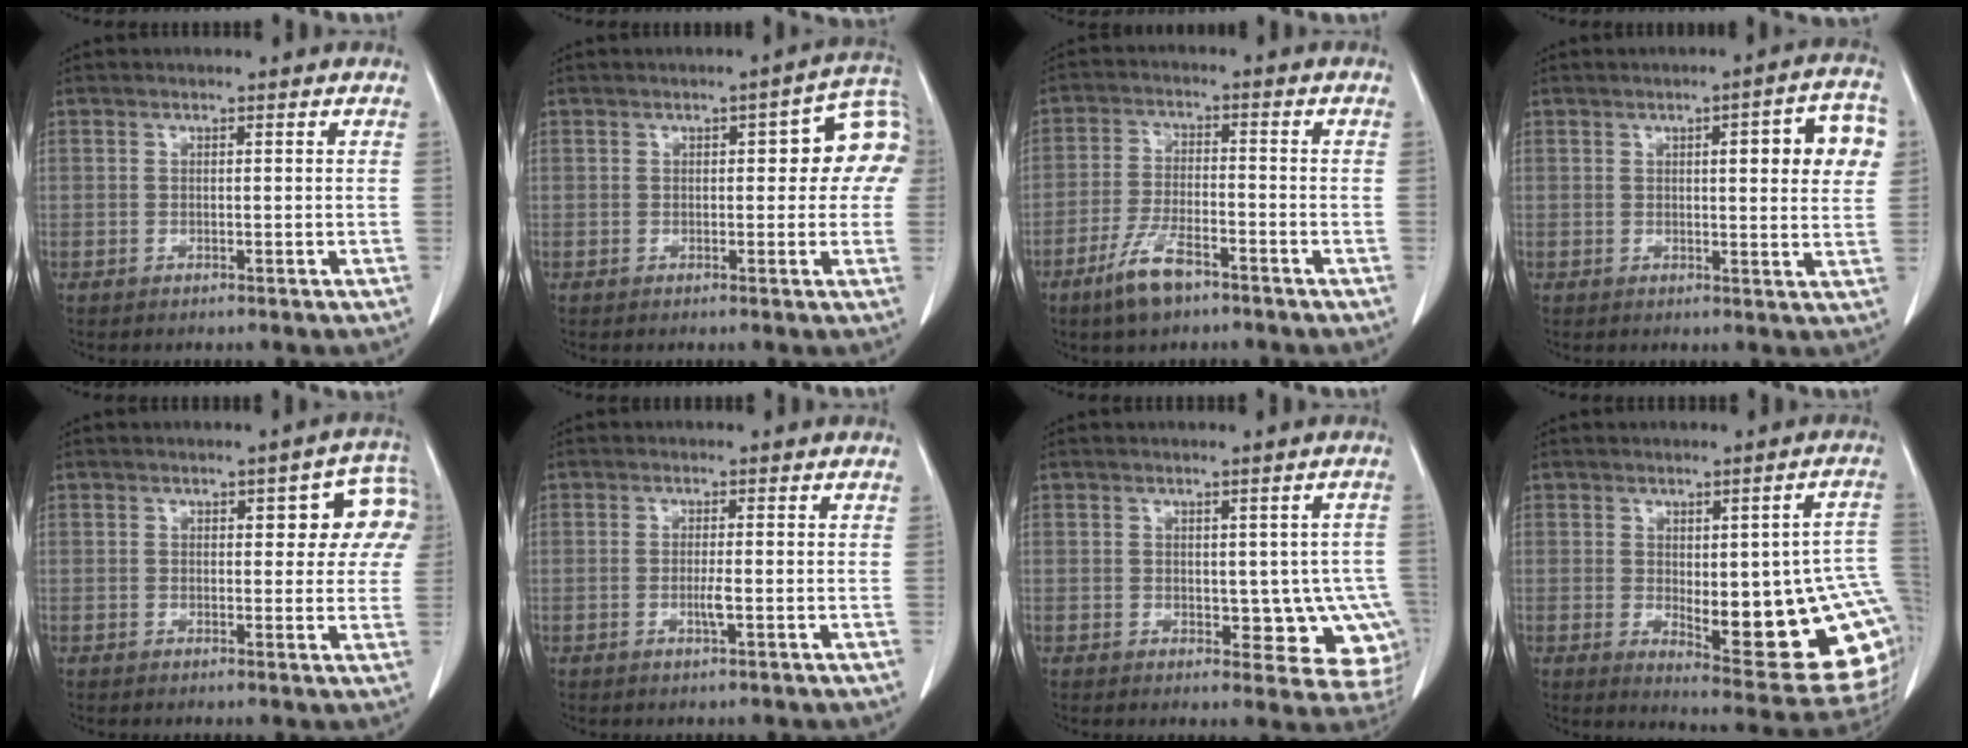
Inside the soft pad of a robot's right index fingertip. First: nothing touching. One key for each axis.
{"total": 8.5, "fx": 1.5, "fy": 3.2, "fz": 7.7, "tx": -0.080, "ty": 0.037, "tz": 0.012}
{"total": 7.1, "fx": -4.8, "fy": 2.0, "fz": 4.8, "tx": -0.103, "ty": -0.007, "tz": -0.088}
{"total": 9.4, "fx": 2.4, "fy": 1.9, "fz": 8.9, "tx": -0.108, "ty": 0.015, "tz": 0.024}
{"total": 7.3, "fx": 2.5, "fy": 3.3, "fz": 6.1, "tx": -0.051, "ty": 0.022, "tz": 0.023}
{"total": 1.9, "fx": -0.5, "fy": 0.0, "fz": 1.8, "tx": -0.038, "ty": -0.004, "tz": -0.009}
{"total": 8.9, "fx": -1.2, "fy": 4.8, "fz": 7.4, "tx": -0.060, "ty": 0.011, "tz": -0.004}
{"total": 19.9, "fx": -1.9, "fy": 5.4, "fz": 19.1, "tx": -0.161, "ty": 0.010, "tz": 0.001}